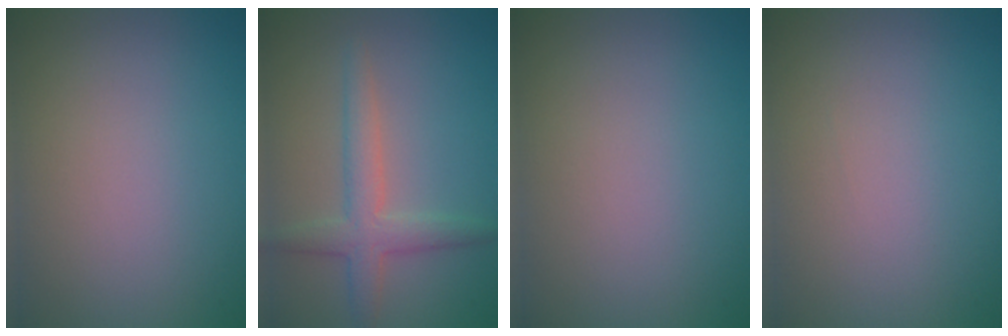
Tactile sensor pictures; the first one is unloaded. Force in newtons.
{"total": 3.3, "press": 3.3, "slide": 0.2}
{"total": 0.0}
{"total": 0.0}